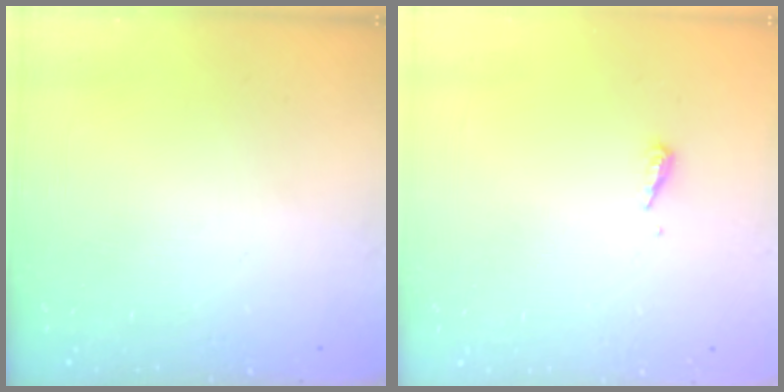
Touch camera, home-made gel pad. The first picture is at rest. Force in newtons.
{"total": 4.8, "press": 4.8, "slide": 0.5}